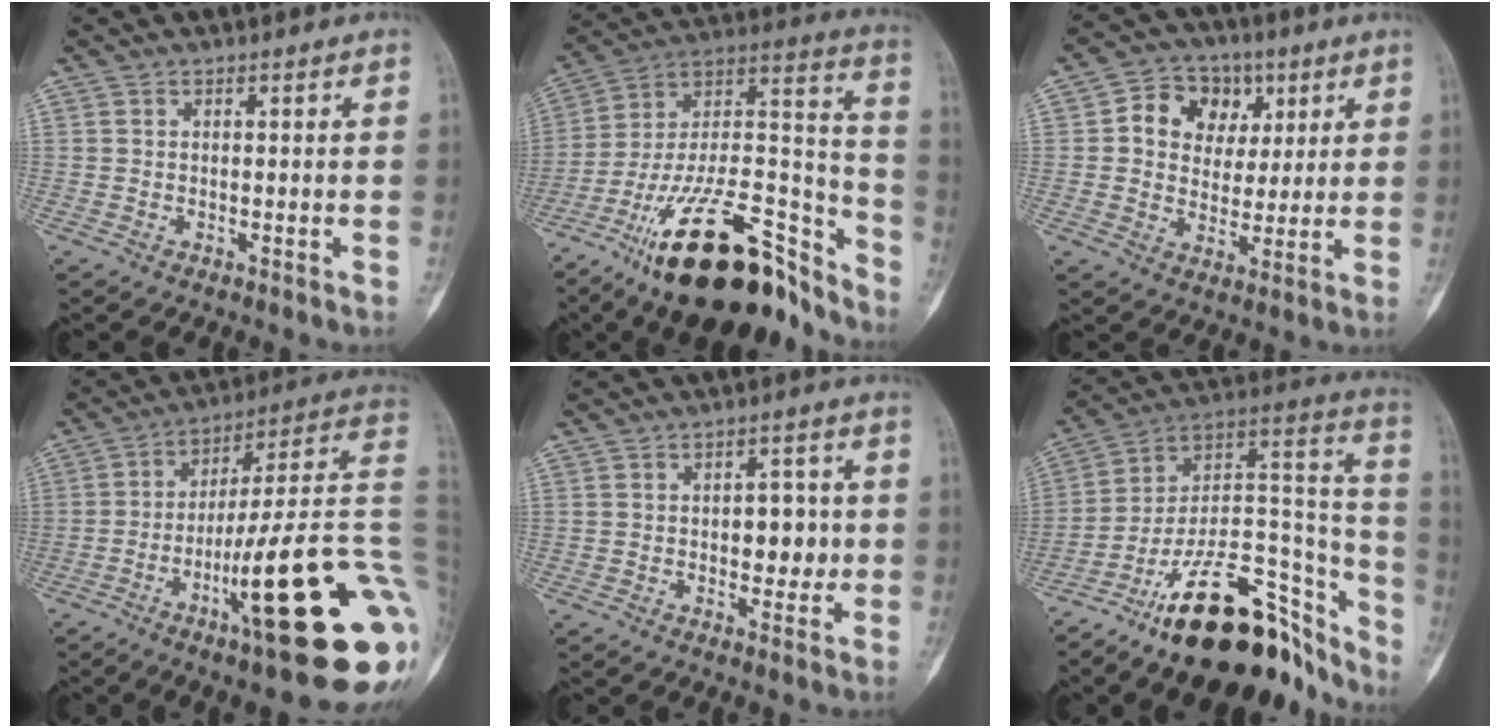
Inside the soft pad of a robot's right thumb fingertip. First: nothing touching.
{"total": 29.9, "force": [-20.0, 11.0, 19.4], "torque": [-0.268, 0.098, -0.333]}
{"total": 11.1, "force": [3.4, 9.2, 5.2], "torque": [-0.036, 0.000, 0.055]}
{"total": 27.4, "force": [-8.5, 4.8, 25.6], "torque": [-0.294, 0.044, -0.126]}
{"total": 6.3, "force": [-0.2, 3.8, 5.0], "torque": [-0.038, 0.005, -0.001]}
{"total": 27.4, "force": [-19.4, 10.8, 16.1], "torque": [-0.158, 0.127, -0.313]}